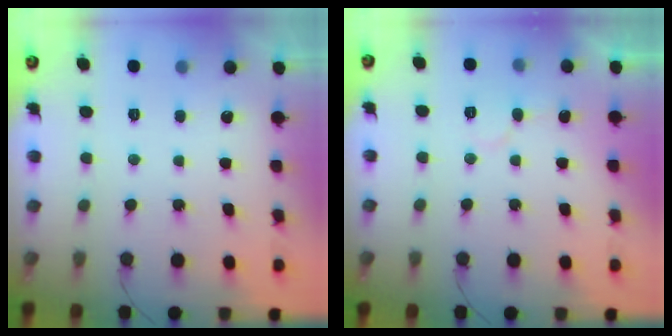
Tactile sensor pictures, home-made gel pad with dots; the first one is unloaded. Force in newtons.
{"total": 4.7, "press": 4.7, "slide": 0.3}